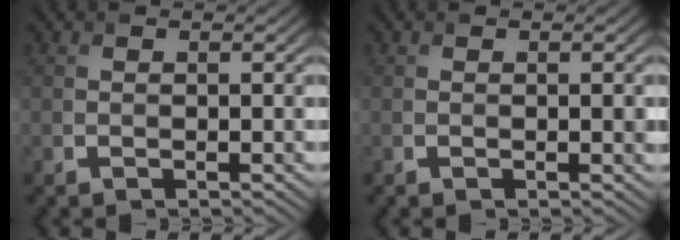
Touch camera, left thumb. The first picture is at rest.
{"total": 1.1, "force": [0.0, 0.3, 1.0], "torque": [-0.015, 0.000, 0.000]}